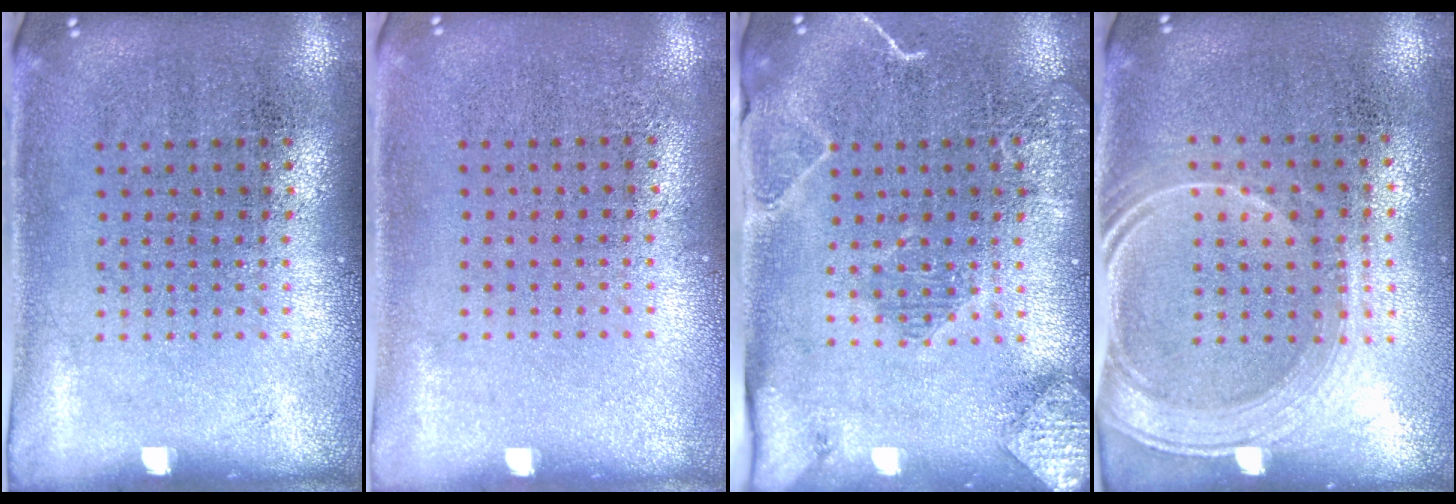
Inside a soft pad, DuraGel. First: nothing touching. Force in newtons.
{"total": 0.0}
{"total": 2.0, "press": 2.0, "slide": 0.4}
{"total": 1.6, "press": 1.4, "slide": 0.8}